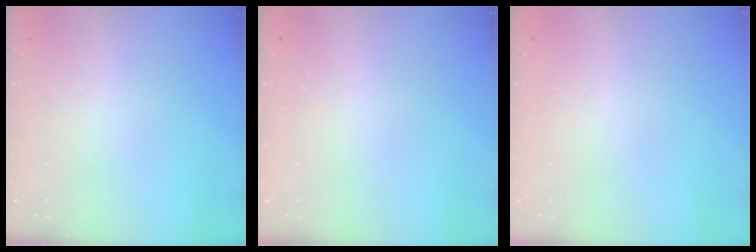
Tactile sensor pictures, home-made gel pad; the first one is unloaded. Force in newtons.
{"total": 0.0}
{"total": 0.0}